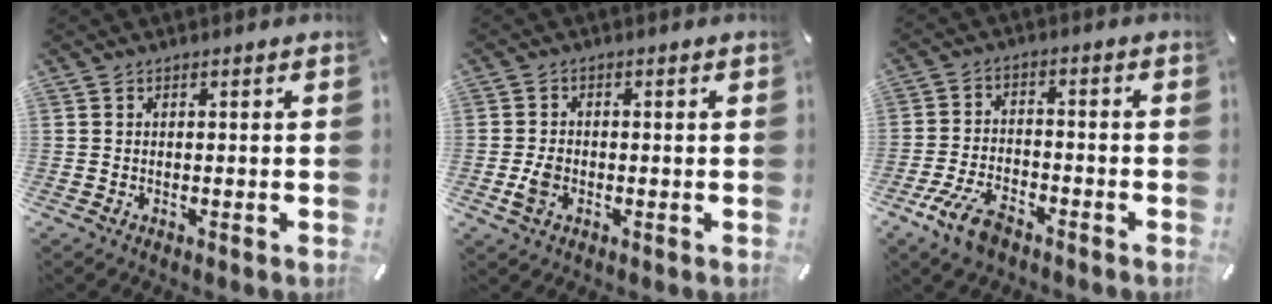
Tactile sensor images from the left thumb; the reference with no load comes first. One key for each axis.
{"total": 3.7, "fx": -0.9, "fy": 2.8, "fz": 2.3, "tx": -0.054, "ty": 0.001, "tz": -0.018}
{"total": 8.6, "fx": -5.5, "fy": 4.2, "fz": 5.1, "tx": -0.113, "ty": 0.018, "tz": -0.102}